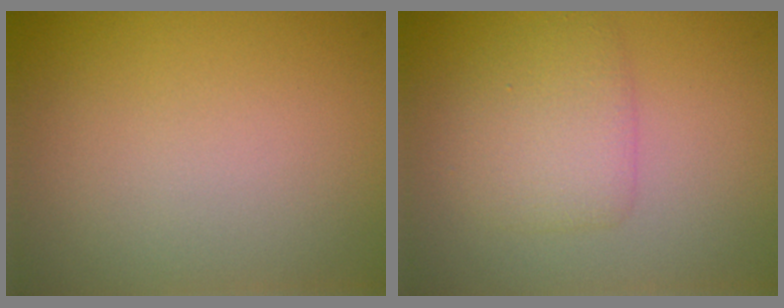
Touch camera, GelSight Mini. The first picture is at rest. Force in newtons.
{"total": 2.9, "press": 2.9, "slide": 0.0}